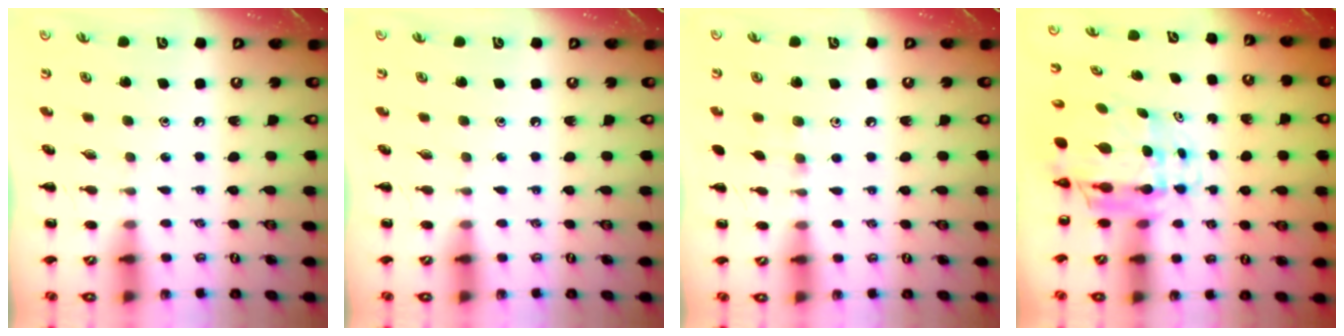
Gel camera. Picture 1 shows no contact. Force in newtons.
{"total": 0.0}
{"total": 5.2, "press": 4.9, "slide": 1.7}
{"total": 7.2, "press": 6.9, "slide": 2.0}